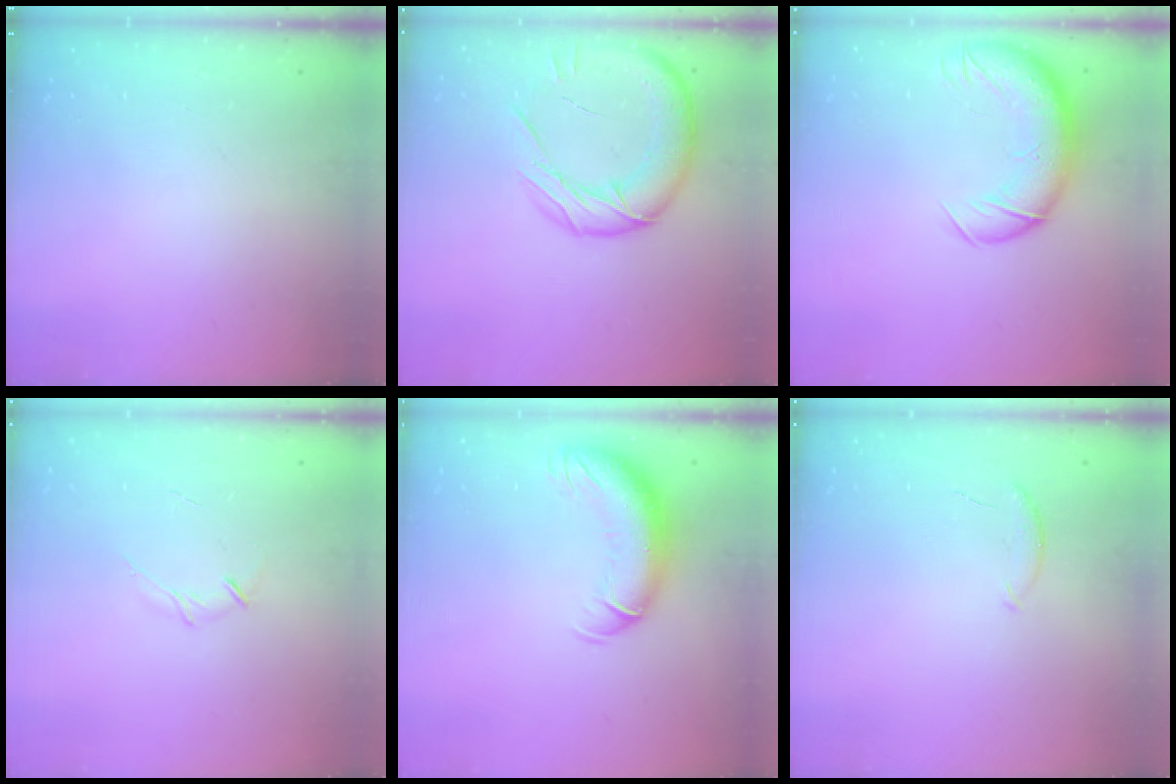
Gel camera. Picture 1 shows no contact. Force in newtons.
{"total": 15.2, "press": 15.1, "slide": 1.7}
{"total": 13.3, "press": 12.8, "slide": 3.6}
{"total": 3.5, "press": 3.3, "slide": 1.0}
{"total": 13.5, "press": 13.2, "slide": 2.9}
{"total": 6.2, "press": 6.1, "slide": 0.9}